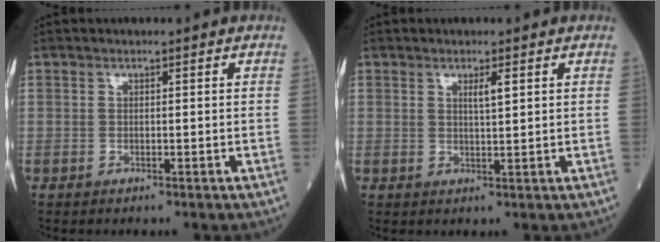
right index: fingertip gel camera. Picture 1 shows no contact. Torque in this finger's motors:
{"motor_torque": [-0.01, 0.02, -0.02, 0.01]}